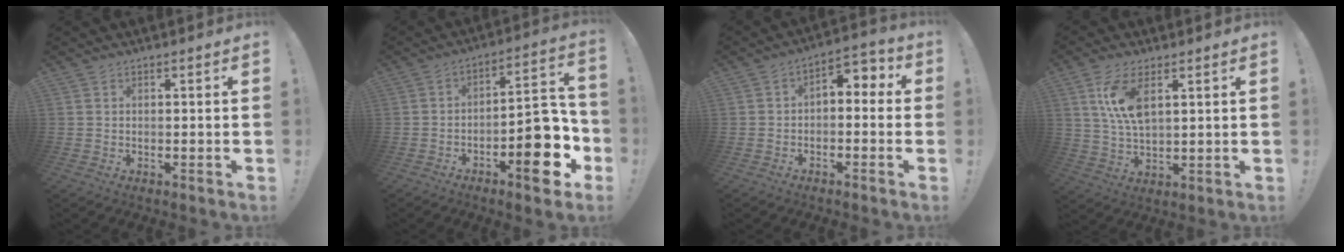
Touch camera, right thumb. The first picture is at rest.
{"total": 15.8, "force": [-6.2, 6.3, 13.0], "torque": [-0.135, 0.039, -0.097]}
{"total": 4.4, "force": [-1.1, 3.0, 3.1], "torque": [-0.028, 0.004, -0.023]}
{"total": 9.7, "force": [4.0, 4.2, 7.8], "torque": [-0.153, -0.012, 0.069]}